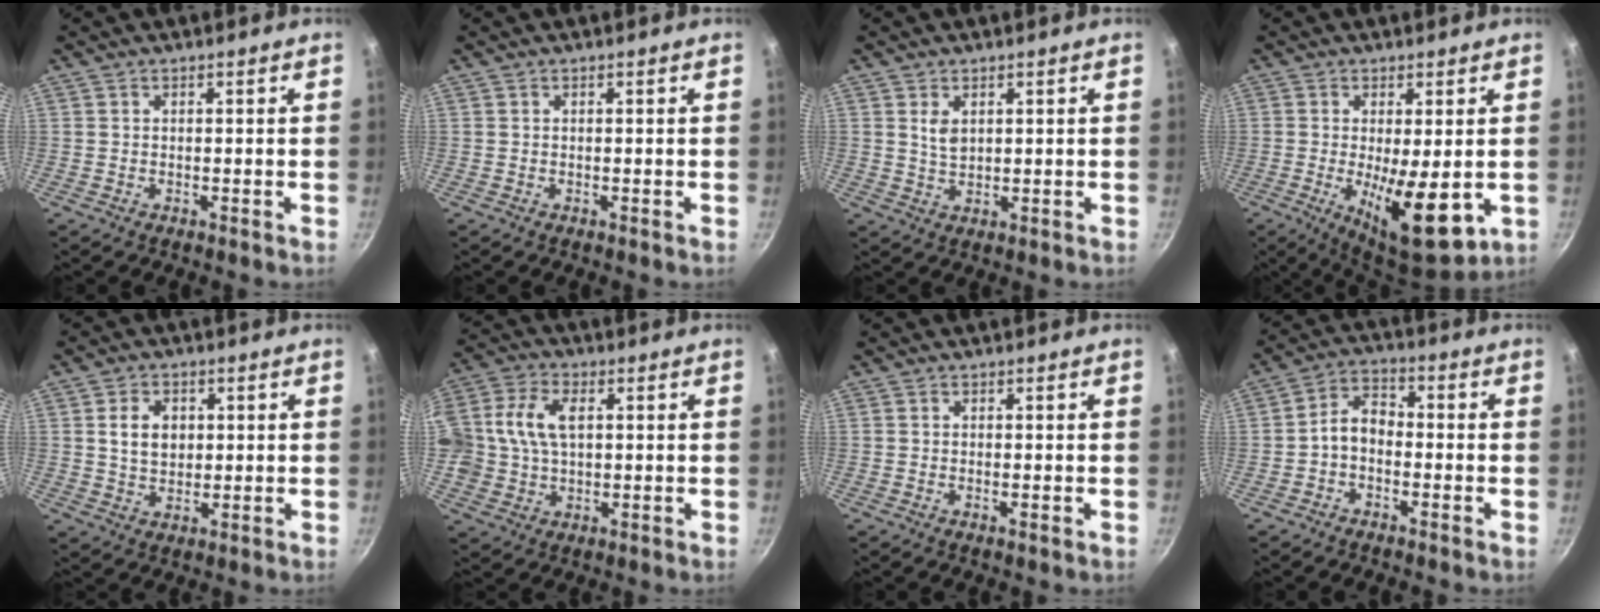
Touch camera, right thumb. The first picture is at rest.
{"total": 0.0}
{"total": 3.1, "force": [1.1, 1.9, 2.2], "torque": [-0.037, -0.011, 0.025]}
{"total": 12.2, "force": [-1.7, 4.0, 11.4], "torque": [-0.168, -0.014, -0.012]}
{"total": 6.1, "force": [1.1, 4.6, 3.9], "torque": [-0.051, -0.002, 0.023]}
{"total": 10.3, "force": [1.7, 7.1, 7.3], "torque": [-0.133, 0.010, 0.022]}
{"total": 0.8, "force": [-0.2, 0.1, 0.7], "torque": [-0.015, -0.002, -0.005]}
{"total": 5.5, "force": [-1.6, 3.7, 3.7], "torque": [-0.056, 0.034, -0.039]}